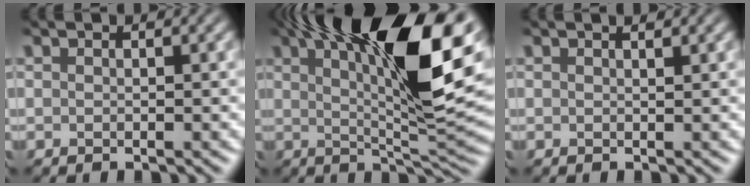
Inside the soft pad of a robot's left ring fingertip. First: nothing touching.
{"total": 16.5, "force": [6.3, 4.1, 14.7], "torque": [-0.216, 0.020, 0.098]}
{"total": 0.7, "force": [0.6, 0.1, 0.4], "torque": [-0.006, 0.001, 0.009]}